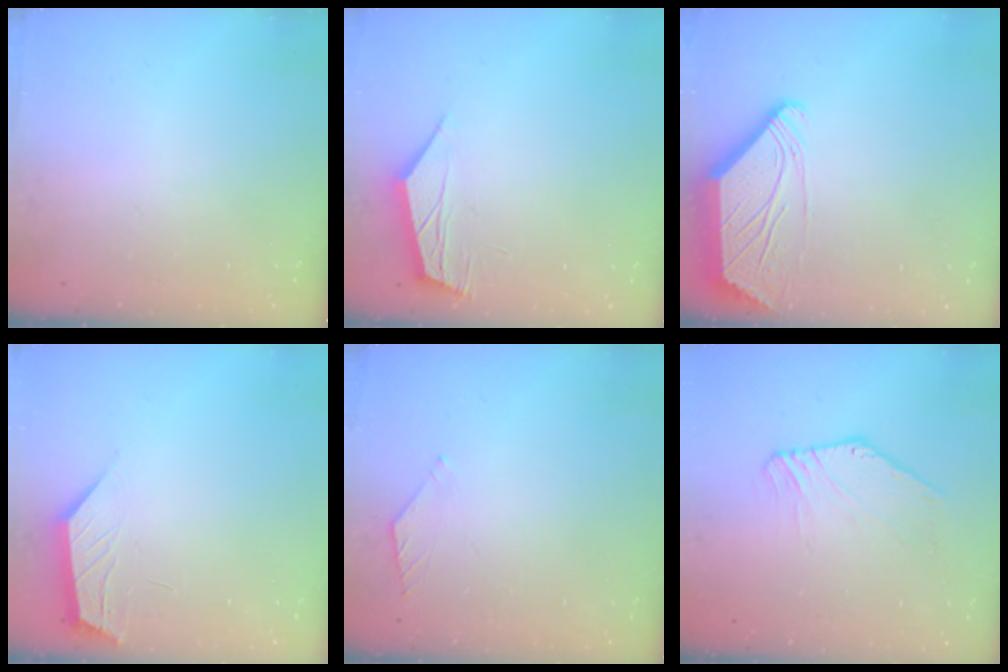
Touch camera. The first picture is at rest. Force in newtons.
{"total": 5.7, "press": 5.7, "slide": 0.3}
{"total": 3.0, "press": 2.9, "slide": 0.4}
{"total": 1.8, "press": 1.7, "slide": 0.4}
{"total": 3.1, "press": 3.1, "slide": 0.4}
{"total": 3.1, "press": 3.1, "slide": 0.1}